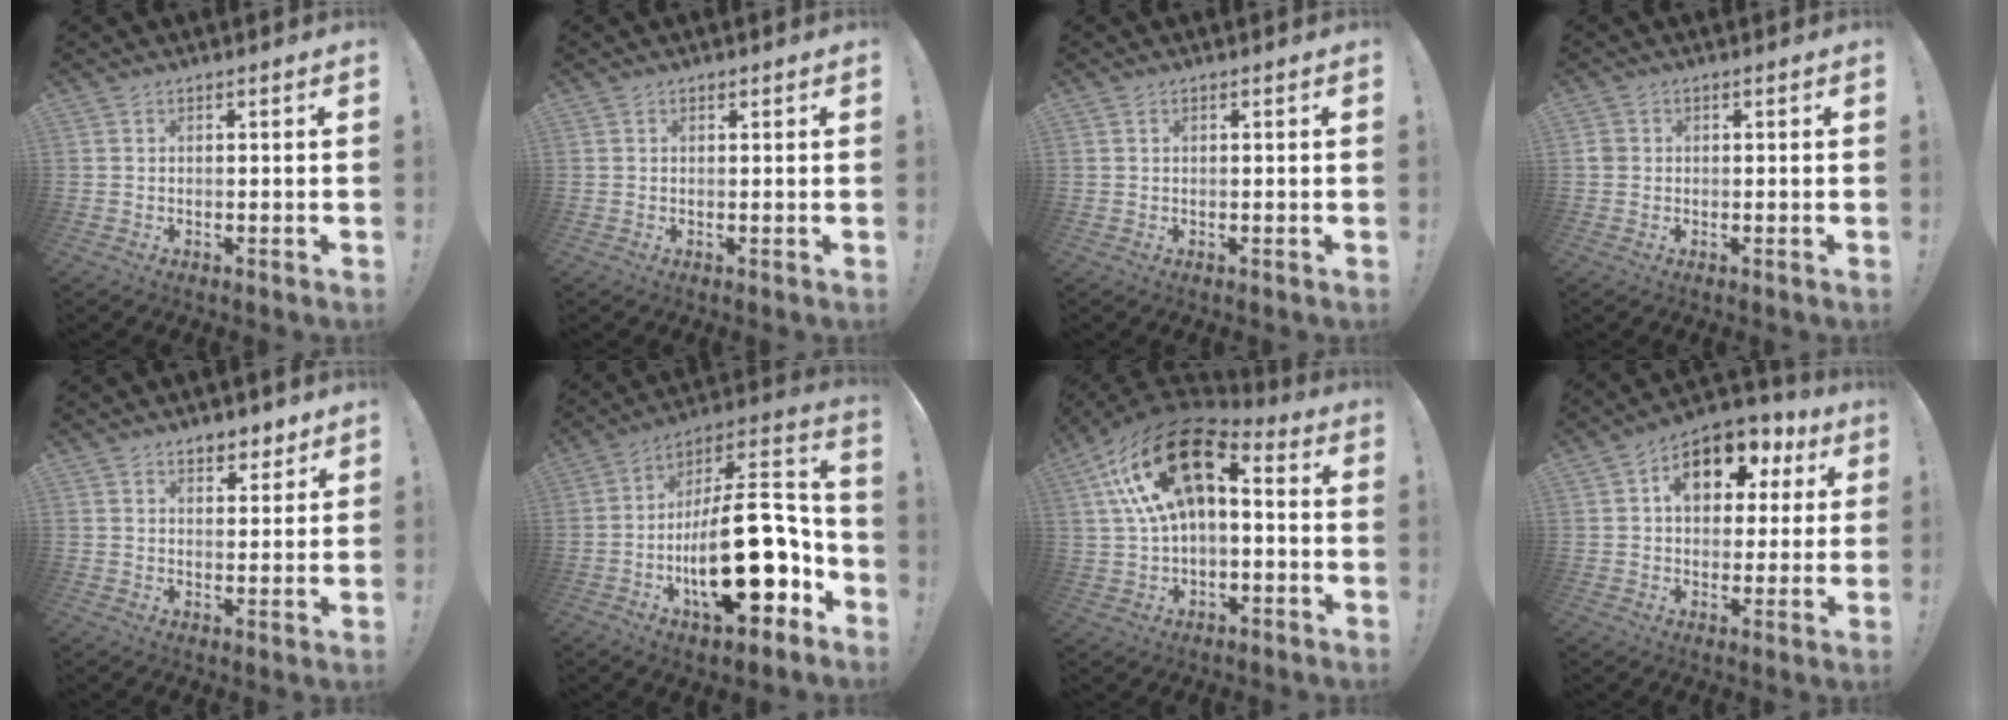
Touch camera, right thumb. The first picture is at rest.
{"total": 0.5, "force": [0.4, 0.3, 0.0], "torque": [0.005, -0.002, 0.008]}
{"total": 0.0}
{"total": 2.3, "force": [0.2, 2.0, 1.0], "torque": [-0.008, 0.003, 0.004]}
{"total": 5.2, "force": [4.2, 2.7, 1.3], "torque": [0.006, -0.033, 0.074]}
{"total": 28.8, "force": [-6.7, 12.7, 25.0], "torque": [-0.407, 0.045, -0.098]}
{"total": 21.6, "force": [6.6, 12.0, 16.8], "torque": [-0.288, -0.019, 0.122]}
{"total": 13.9, "force": [5.2, 9.4, 8.9], "torque": [-0.122, -0.016, 0.091]}